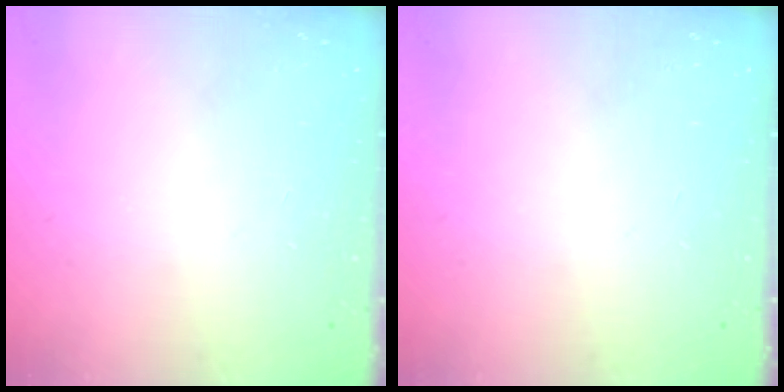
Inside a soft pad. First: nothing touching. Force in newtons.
{"total": 0.0}